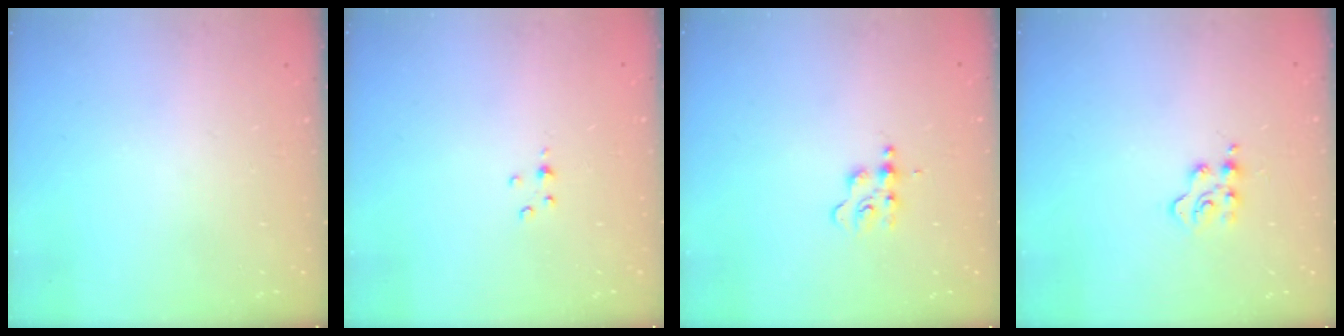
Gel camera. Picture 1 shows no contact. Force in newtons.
{"total": 2.2, "press": 2.2, "slide": 0.4}
{"total": 3.6, "press": 3.6, "slide": 0.5}
{"total": 4.1, "press": 4.1, "slide": 0.4}